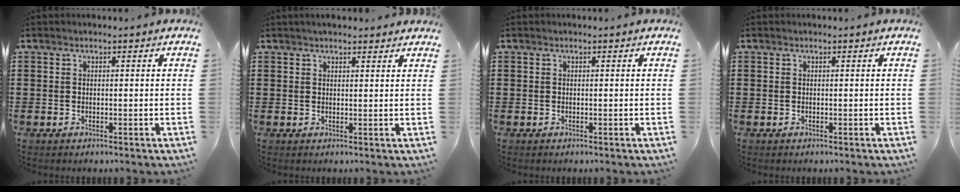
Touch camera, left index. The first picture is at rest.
{"total": 1.7, "force": [1.6, 0.3, 0.5], "torque": [-0.013, 0.005, 0.030]}
{"total": 0.0}
{"total": 0.0}